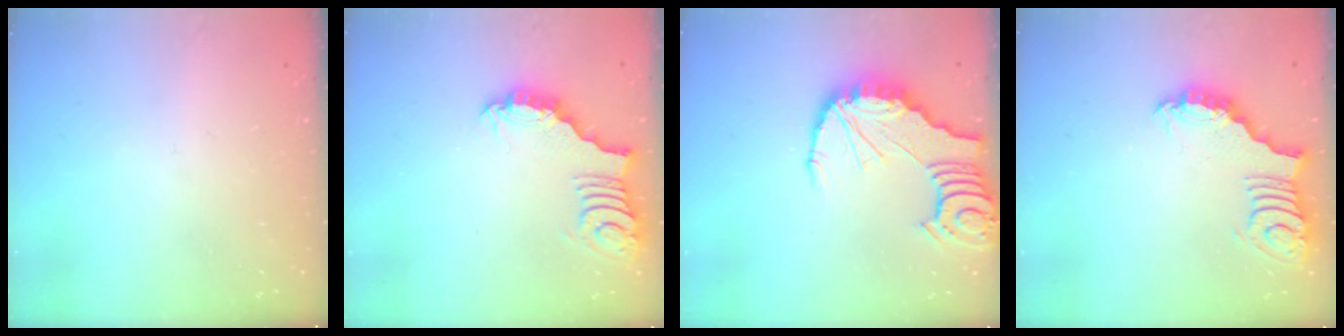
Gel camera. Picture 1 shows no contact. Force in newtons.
{"total": 3.0, "press": 3.0, "slide": 0.0}
{"total": 12.0, "press": 12.0, "slide": 1.3}
{"total": 3.0, "press": 3.0, "slide": 0.5}